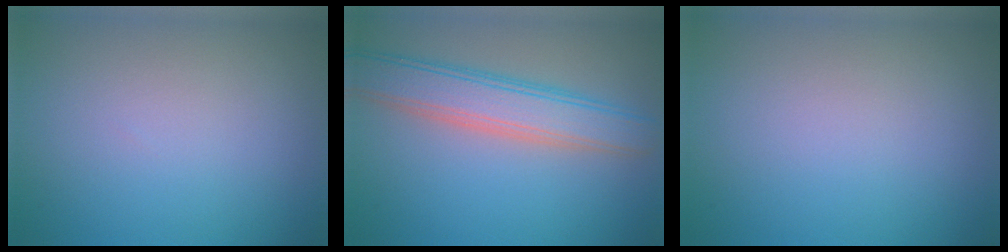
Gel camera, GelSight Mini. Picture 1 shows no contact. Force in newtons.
{"total": 5.6, "press": 5.6, "slide": 0.5}
{"total": 0.0}